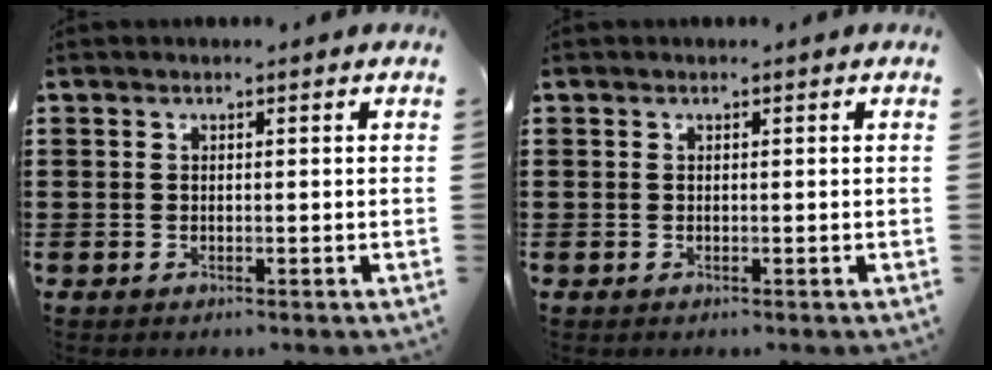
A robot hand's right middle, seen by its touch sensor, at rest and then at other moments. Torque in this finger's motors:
{"motor_torque": [0.04, -0.05, 0.00, 0.01]}